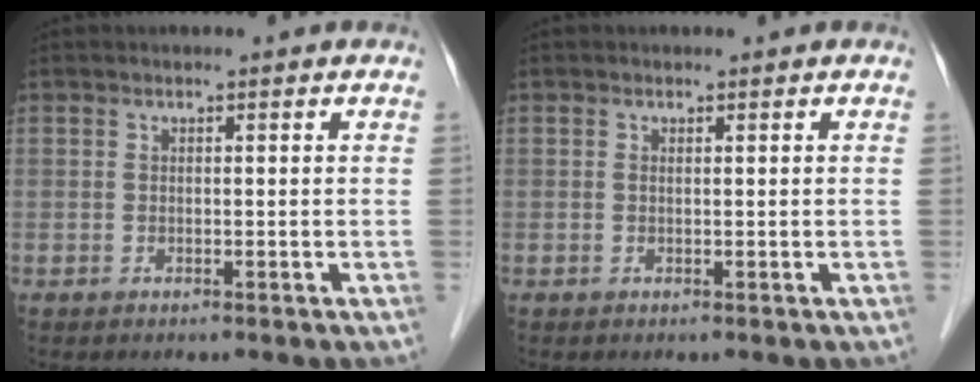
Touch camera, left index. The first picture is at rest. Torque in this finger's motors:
{"motor_torque": [-0.74, 0.26, 0.02, 0.01]}